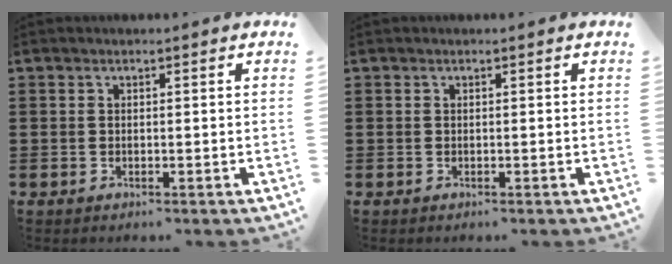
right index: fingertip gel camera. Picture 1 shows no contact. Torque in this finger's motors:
{"motor_torque": [0.16, -0.16, 0.00, 0.00]}